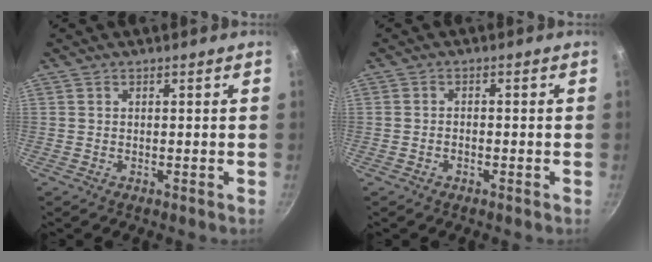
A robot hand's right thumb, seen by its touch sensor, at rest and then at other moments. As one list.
[{"total": 1.3, "force": [-0.7, 0.9, 0.8], "torque": [-0.016, 0.010, -0.014]}]